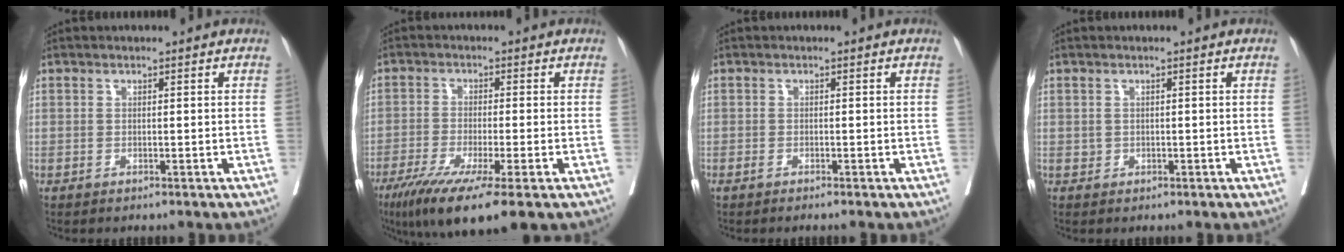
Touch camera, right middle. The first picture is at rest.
{"total": 12.1, "force": [-7.4, 1.0, 9.5], "torque": [-0.157, -0.034, -0.121]}
{"total": 1.6, "force": [-1.3, 0.0, 0.9], "torque": [-0.013, -0.001, -0.016]}
{"total": 0.8, "force": [0.0, 0.8, 0.2], "torque": [-0.001, 0.002, 0.002]}